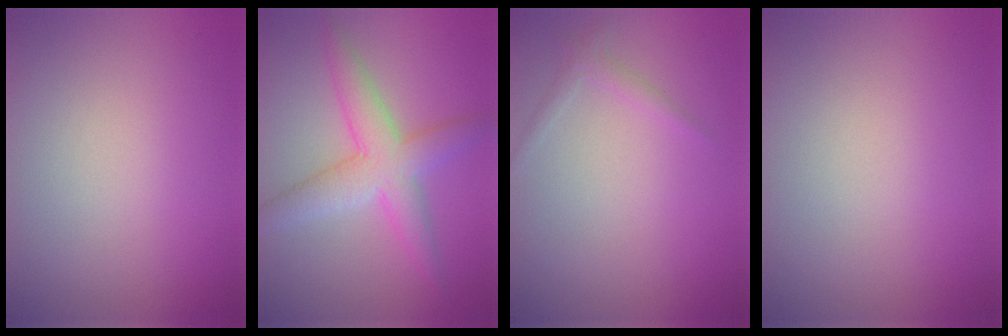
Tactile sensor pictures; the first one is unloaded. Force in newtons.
{"total": 4.9, "press": 4.9, "slide": 0.1}
{"total": 1.1, "press": 1.1, "slide": 0.1}
{"total": 0.0}